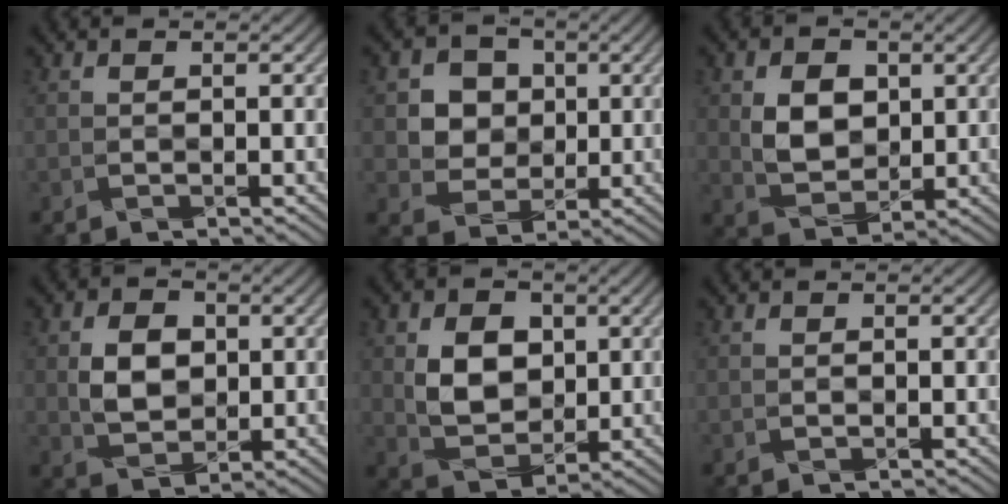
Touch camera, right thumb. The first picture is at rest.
{"total": 5.7, "force": [1.6, 5.3, 1.6], "torque": [-0.060, -0.008, 0.031]}
{"total": 5.6, "force": [1.2, 4.3, 3.3], "torque": [-0.067, -0.006, 0.027]}
{"total": 5.0, "force": [0.6, 3.9, 3.0], "torque": [-0.060, -0.004, 0.012]}
{"total": 6.5, "force": [1.3, 5.0, 3.9], "torque": [-0.079, -0.007, 0.029]}
{"total": 0.0}